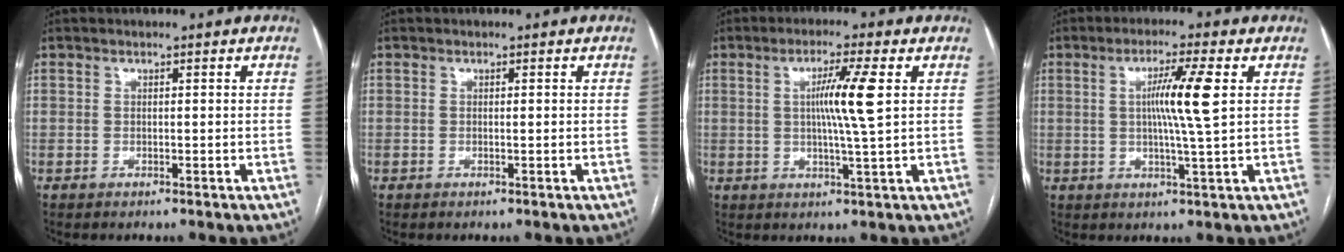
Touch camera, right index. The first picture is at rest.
{"total": 0.0}
{"total": 7.0, "force": [1.3, -1.0, 6.8], "torque": [-0.121, -0.002, 0.025]}
{"total": 7.4, "force": [1.4, -1.0, 7.2], "torque": [-0.128, -0.001, 0.025]}